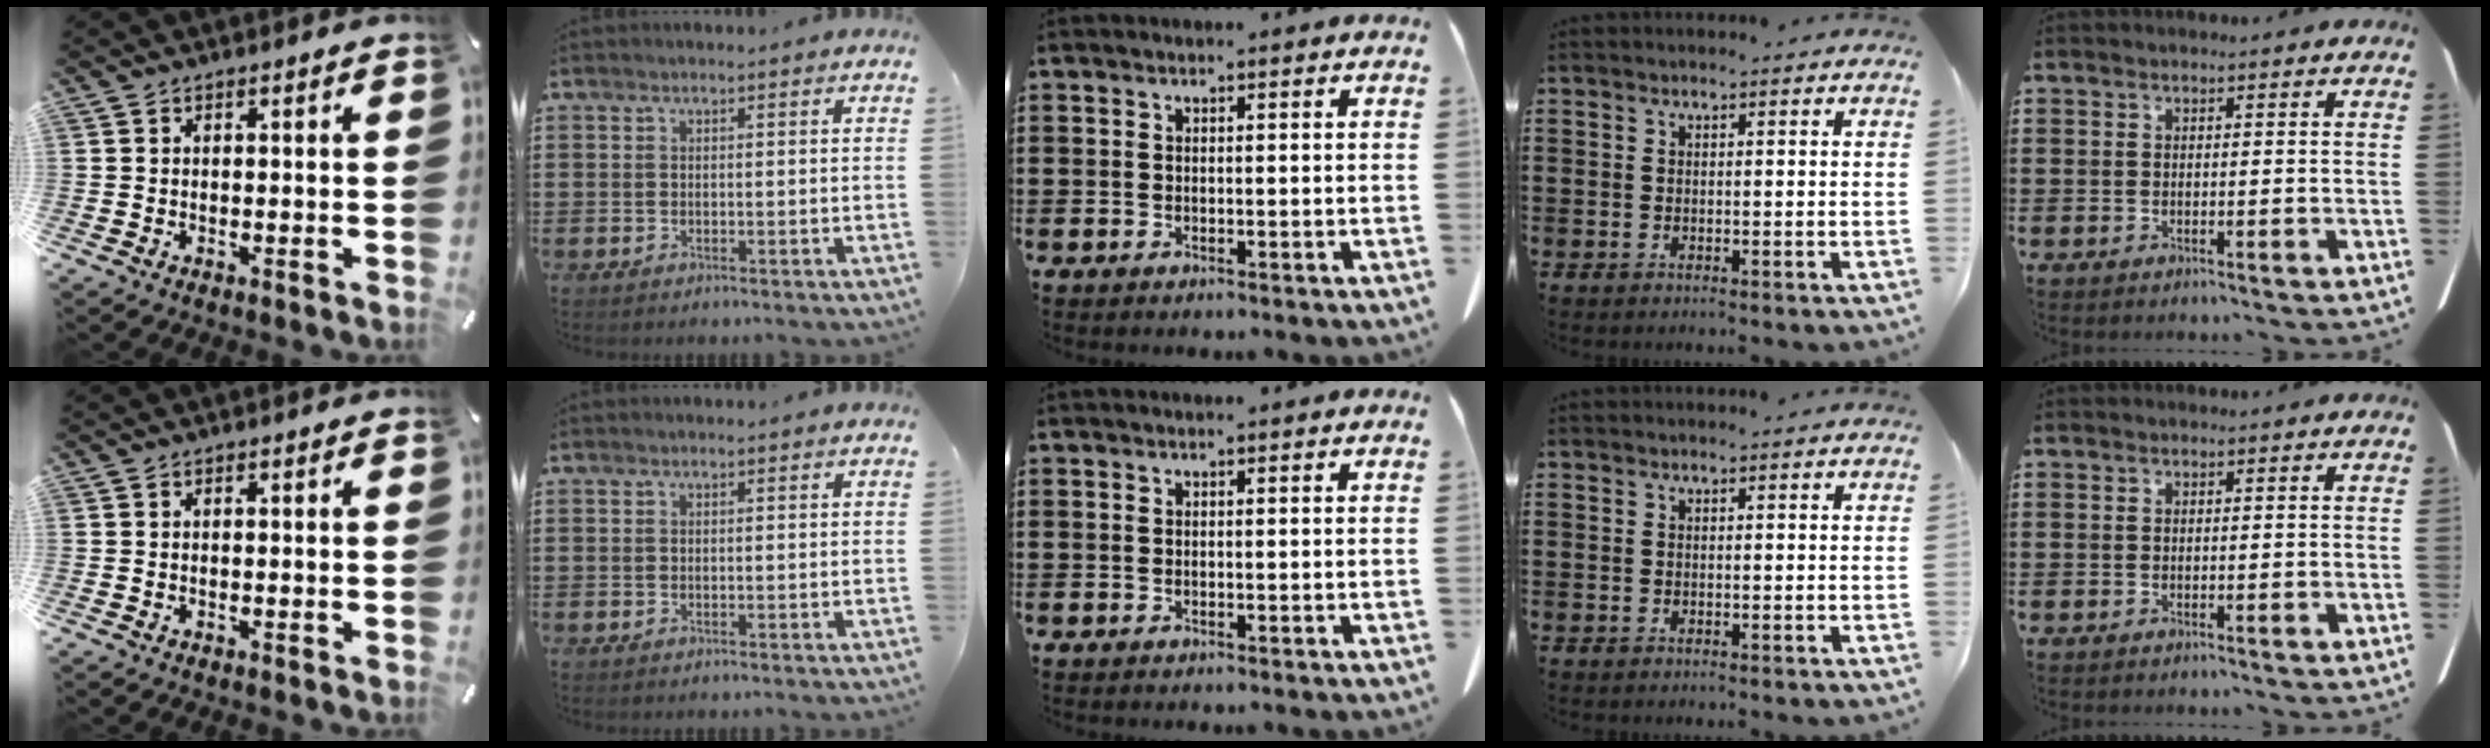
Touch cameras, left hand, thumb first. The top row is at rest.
{}